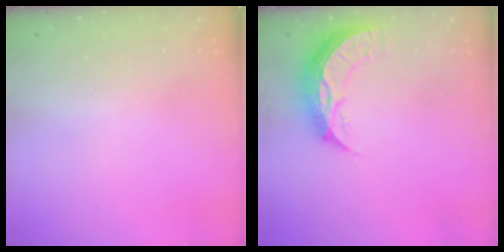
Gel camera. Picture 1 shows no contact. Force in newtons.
{"total": 9.2, "press": 9.2, "slide": 0.7}